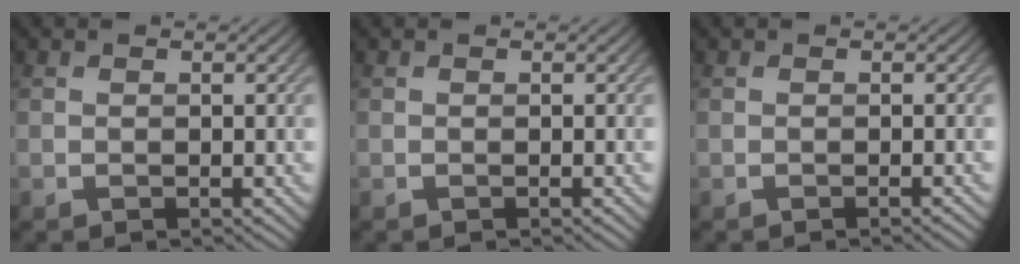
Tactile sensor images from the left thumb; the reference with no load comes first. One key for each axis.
{"total": 0.0}
{"total": 0.7, "fx": -0.4, "fy": 0.1, "fz": 0.6, "tx": -0.005, "ty": 0.002, "tz": -0.011}